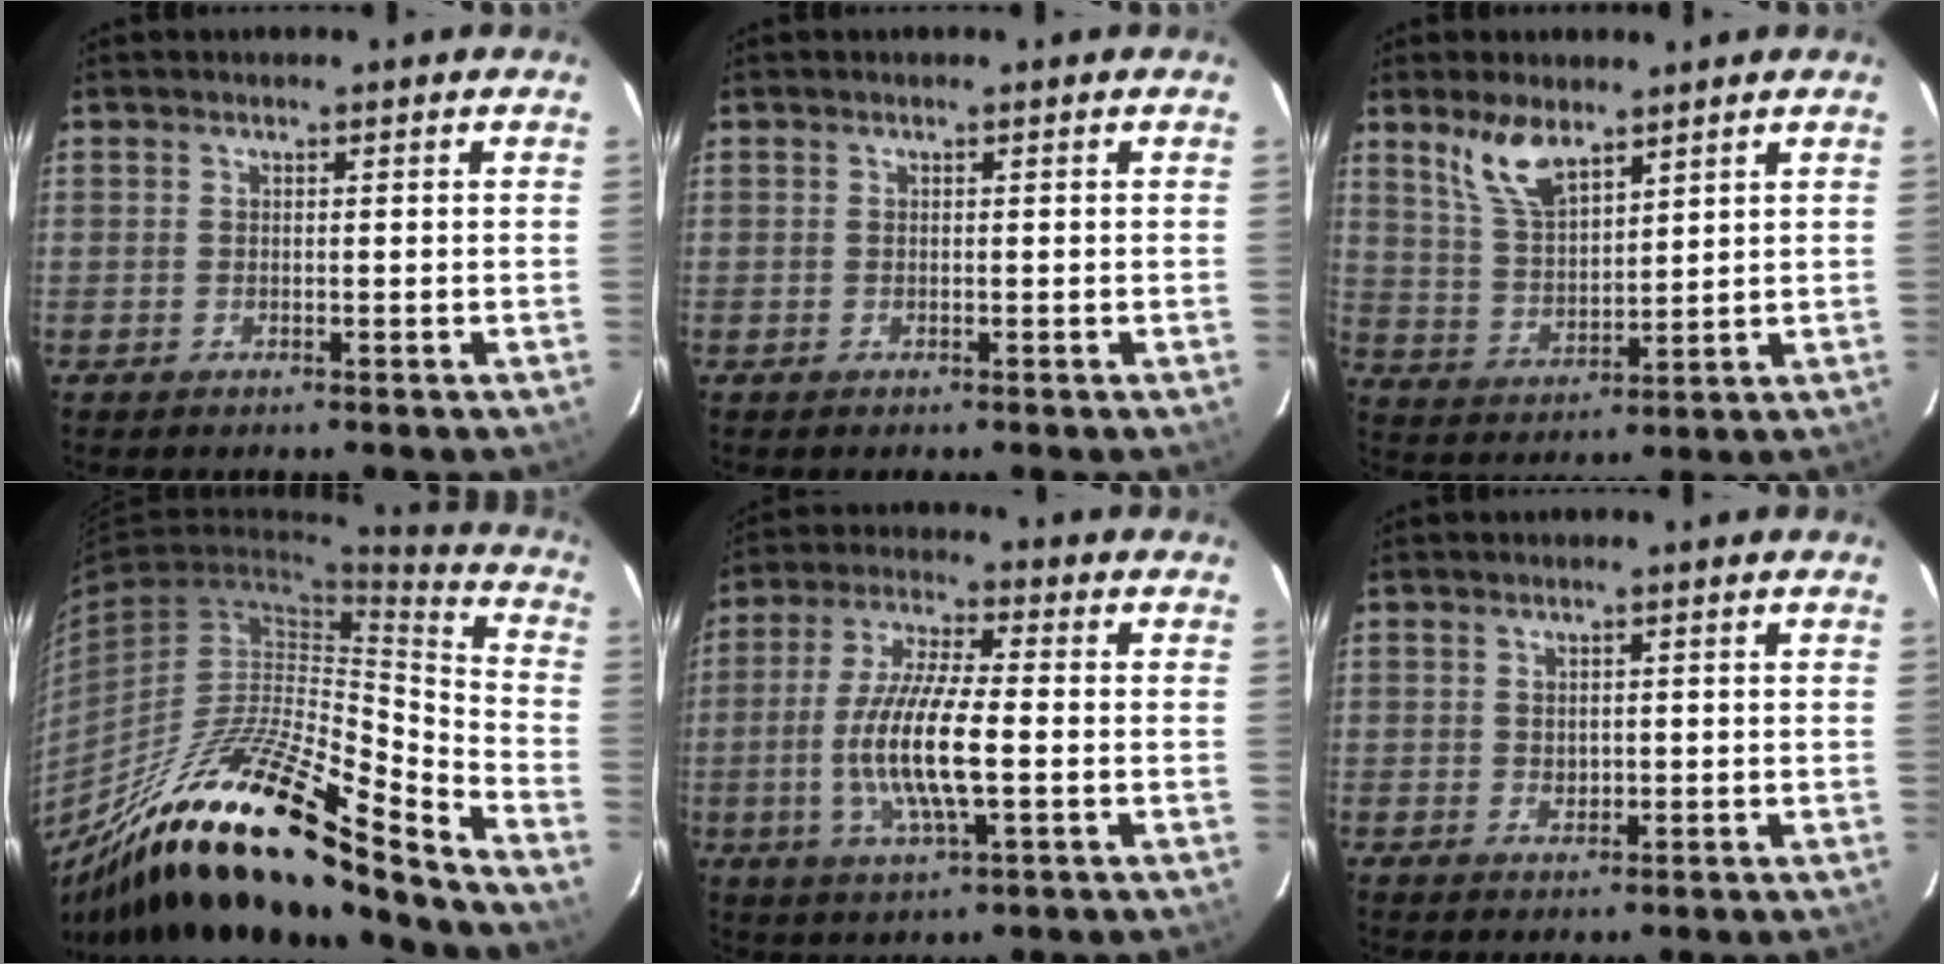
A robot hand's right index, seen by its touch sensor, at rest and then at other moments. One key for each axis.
{"total": 0.0}
{"total": 8.8, "fx": 6.0, "fy": 3.5, "fz": 5.4, "tx": -0.104, "ty": 0.008, "tz": 0.129}
{"total": 27.2, "fx": -19.6, "fy": 5.1, "fz": 18.3, "tx": -0.300, "ty": -0.030, "tz": -0.334}
{"total": 12.8, "fx": -2.2, "fy": 2.9, "fz": 12.3, "tx": -0.248, "ty": -0.006, "tz": -0.042}
{"total": 1.5, "fx": 0.1, "fy": 1.3, "fz": 0.6, "tx": -0.007, "ty": 0.001, "tz": 0.006}